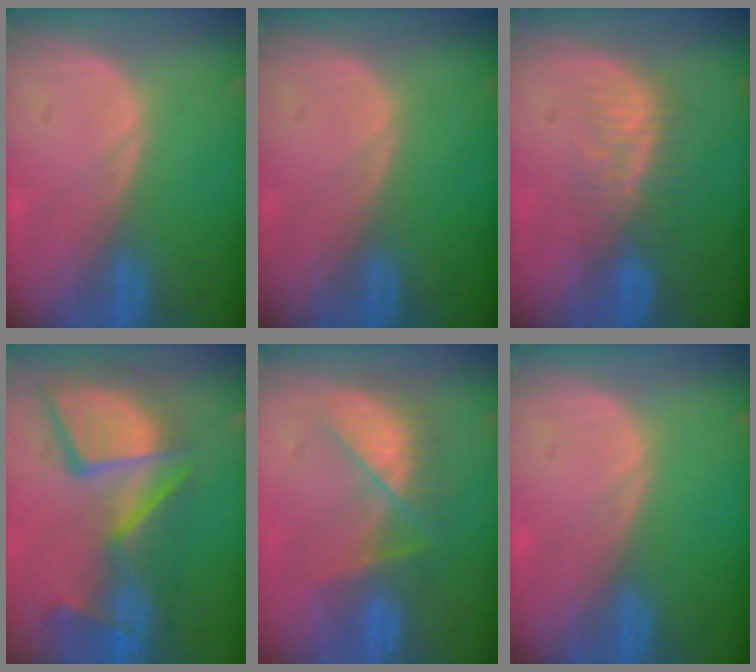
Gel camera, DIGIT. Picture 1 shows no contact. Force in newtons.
{"total": 0.0}
{"total": 5.0, "press": 4.7, "slide": 1.6}
{"total": 13.6, "press": 11.2, "slide": 7.8}
{"total": 7.3, "press": 6.9, "slide": 2.4}
{"total": 0.0}